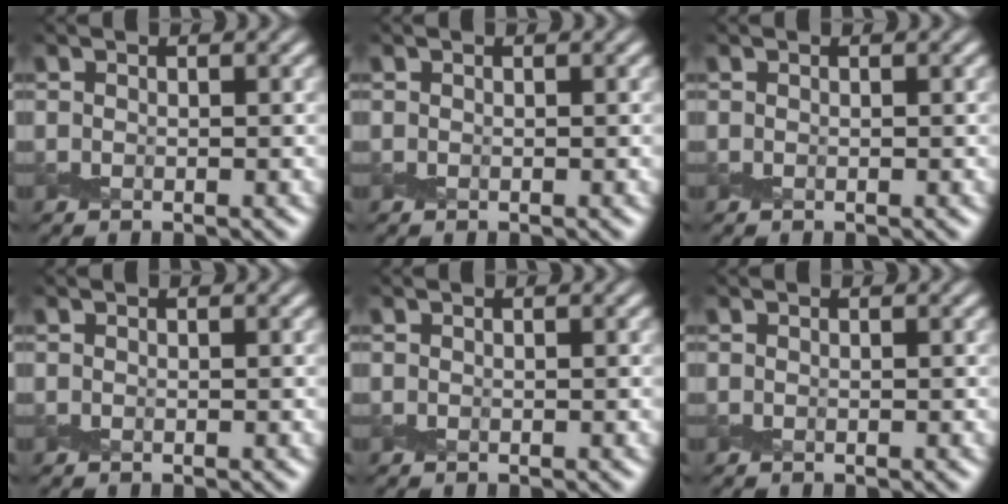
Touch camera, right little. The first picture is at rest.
{"total": 0.0}
{"total": 0.0}
{"total": 0.0}
{"total": 0.0}
{"total": 0.0}